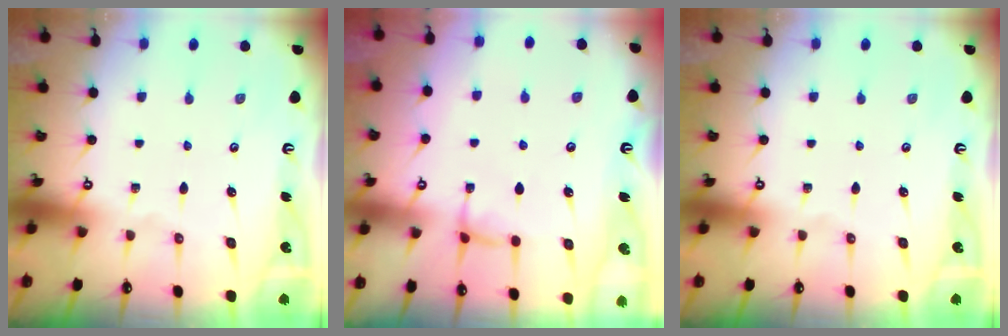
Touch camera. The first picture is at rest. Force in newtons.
{"total": 1.2, "press": 0.9, "slide": 0.7}
{"total": 0.0}